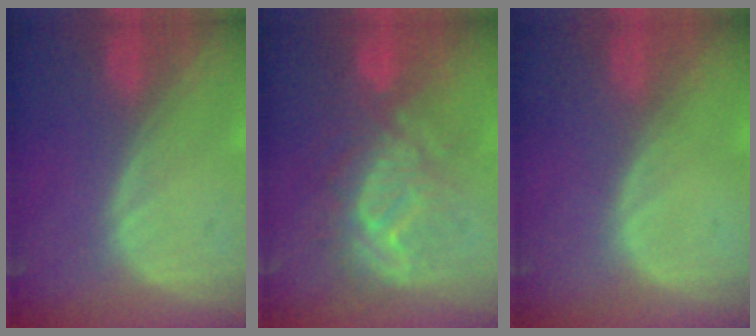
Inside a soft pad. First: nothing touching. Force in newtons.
{"total": 9.0, "press": 8.9, "slide": 1.0}
{"total": 0.0}